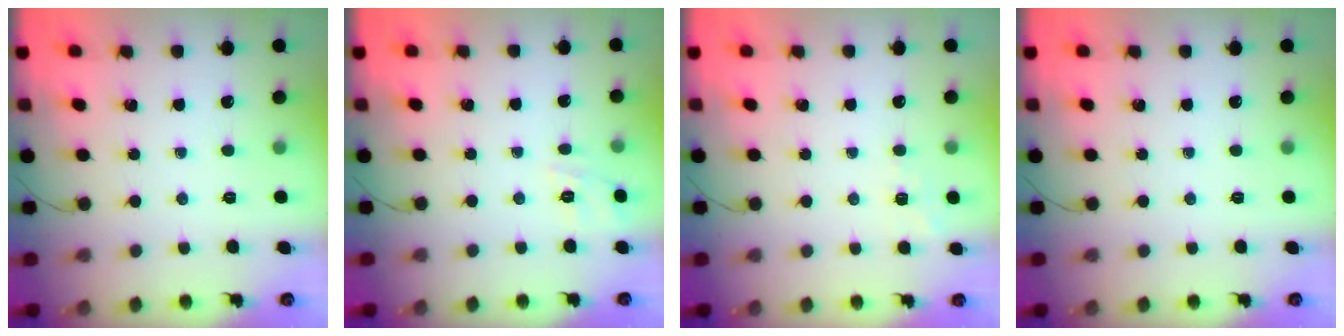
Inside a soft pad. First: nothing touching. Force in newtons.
{"total": 9.6, "press": 9.5, "slide": 1.5}
{"total": 7.4, "press": 7.2, "slide": 1.6}
{"total": 0.0}